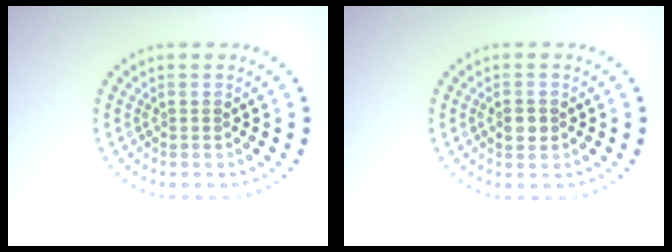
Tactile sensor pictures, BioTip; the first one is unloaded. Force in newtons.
{"total": 1.5, "press": 1.5, "slide": 0.3}